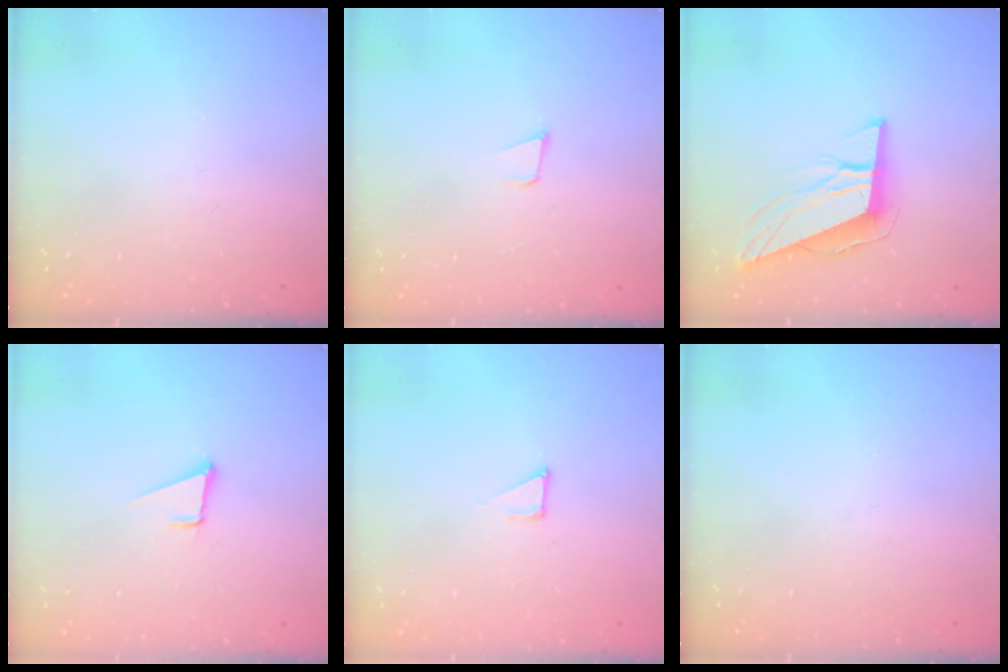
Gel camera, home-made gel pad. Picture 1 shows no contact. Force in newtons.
{"total": 3.2, "press": 1.9, "slide": 2.6}
{"total": 10.3, "press": 10.2, "slide": 1.9}
{"total": 3.4, "press": 2.4, "slide": 2.4}
{"total": 2.7, "press": 2.7, "slide": 0.3}
{"total": 0.0}